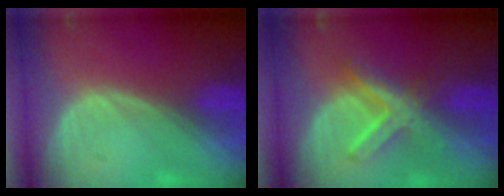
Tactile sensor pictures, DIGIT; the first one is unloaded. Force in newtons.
{"total": 7.0, "press": 6.2, "slide": 3.2}